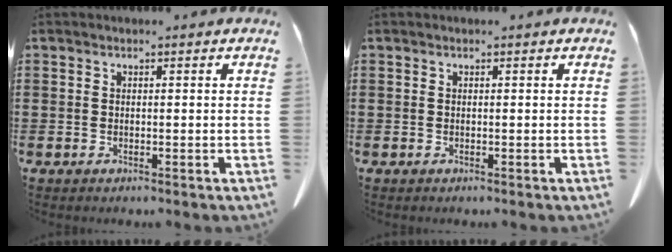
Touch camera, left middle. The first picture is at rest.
{"total": 0.0}